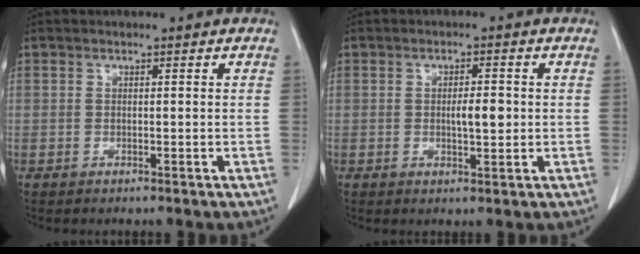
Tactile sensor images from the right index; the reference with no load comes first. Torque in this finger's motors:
{"motor_torque": [0.36, -0.16, 0.23, 0.07]}